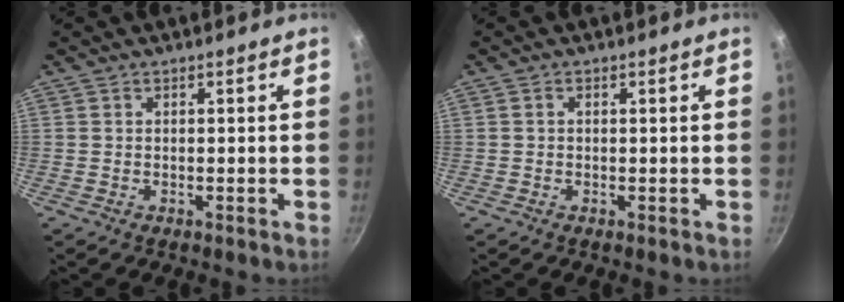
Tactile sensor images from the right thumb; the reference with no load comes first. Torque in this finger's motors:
{"motor_torque": [0.02, -0.09, -0.21, 0.08, 0.06]}